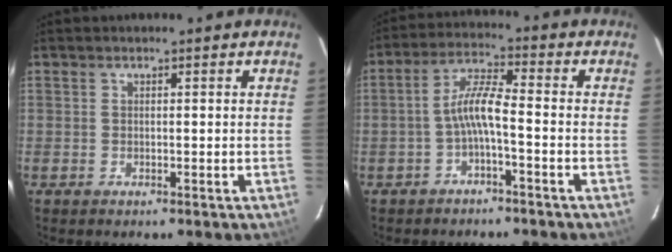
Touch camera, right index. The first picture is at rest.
{"total": 5.4, "force": [-2.1, 0.6, 4.9], "torque": [-0.111, 0.014, -0.039]}